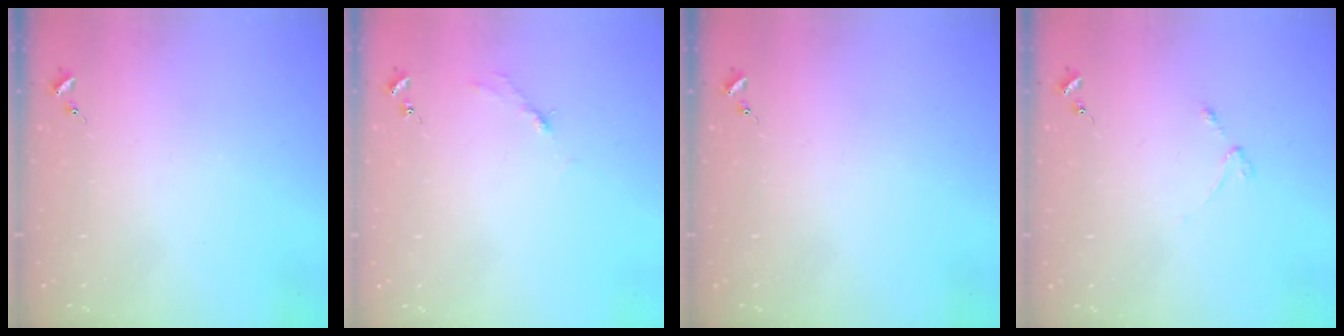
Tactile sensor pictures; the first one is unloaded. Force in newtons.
{"total": 2.7, "press": 2.7, "slide": 0.4}
{"total": 0.0}
{"total": 3.0, "press": 2.9, "slide": 0.5}